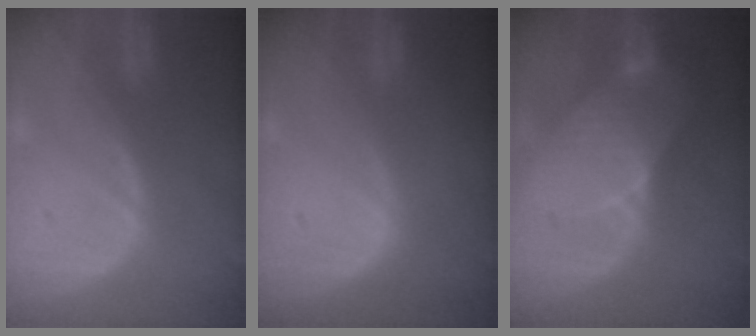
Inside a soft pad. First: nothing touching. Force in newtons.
{"total": 0.0}
{"total": 7.1, "press": 7.0, "slide": 1.3}